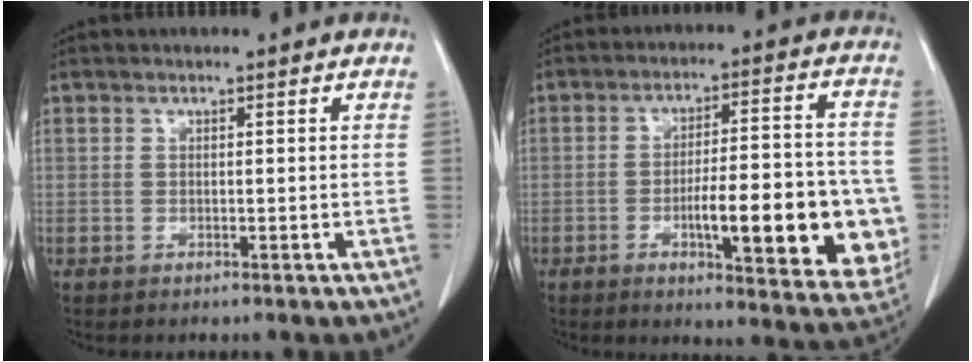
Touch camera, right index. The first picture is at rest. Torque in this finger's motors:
{"motor_torque": [1.64, -0.50, 0.67, 0.11]}